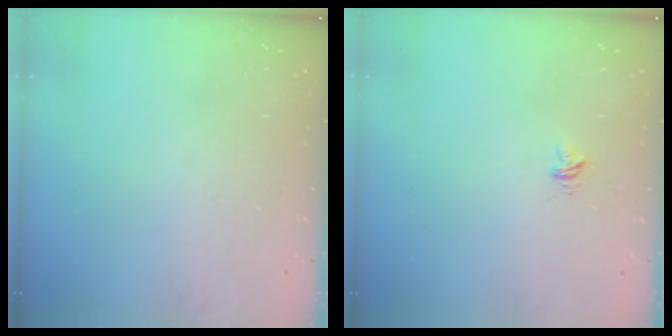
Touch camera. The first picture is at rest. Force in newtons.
{"total": 3.9, "press": 3.9, "slide": 0.2}